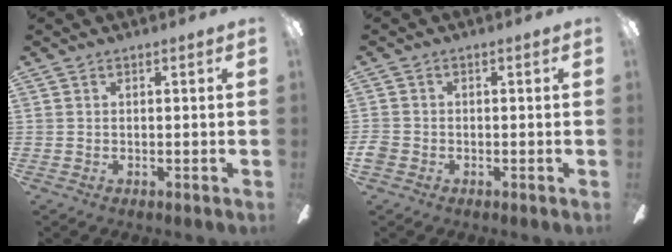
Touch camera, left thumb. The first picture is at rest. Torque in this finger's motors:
{"motor_torque": [-0.07, 0.44, 0.18, -0.12, -0.01]}